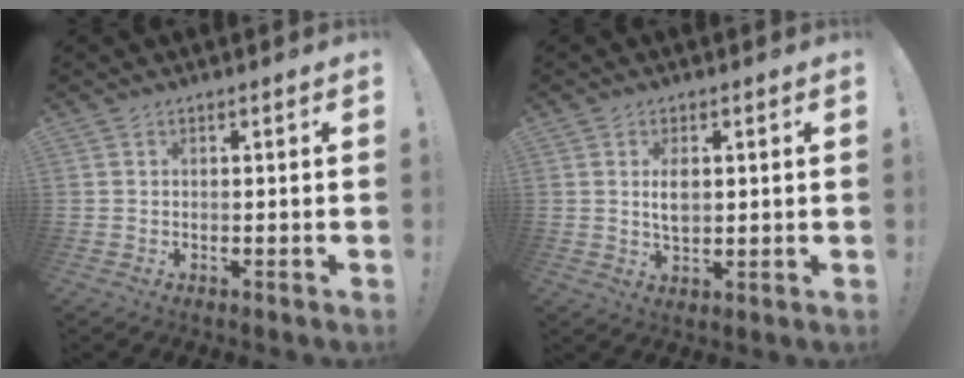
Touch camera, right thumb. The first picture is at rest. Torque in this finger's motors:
{"motor_torque": [-0.18, 0.65, 0.54, 0.14, 0.03]}